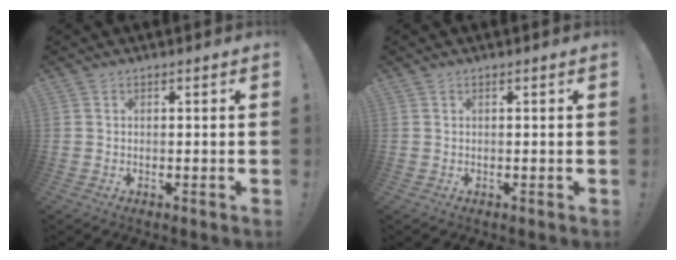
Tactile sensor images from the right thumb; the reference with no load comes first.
{"total": 0.0}